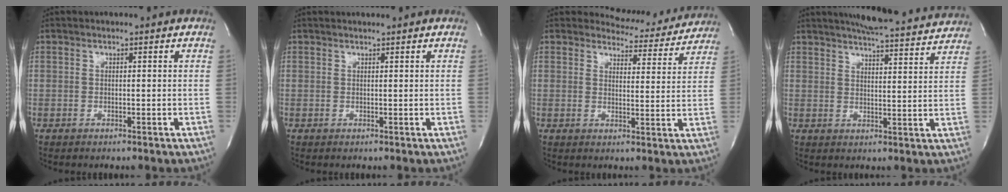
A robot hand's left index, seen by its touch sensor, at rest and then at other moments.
{"total": 1.1, "force": [1.1, -0.1, 0.2], "torque": [-0.003, 0.007, 0.021]}
{"total": 7.8, "force": [7.5, 1.8, -0.6], "torque": [0.014, -0.018, 0.083]}
{"total": 16.4, "force": [15.3, 1.8, 5.9], "torque": [-0.088, 0.000, 0.191]}